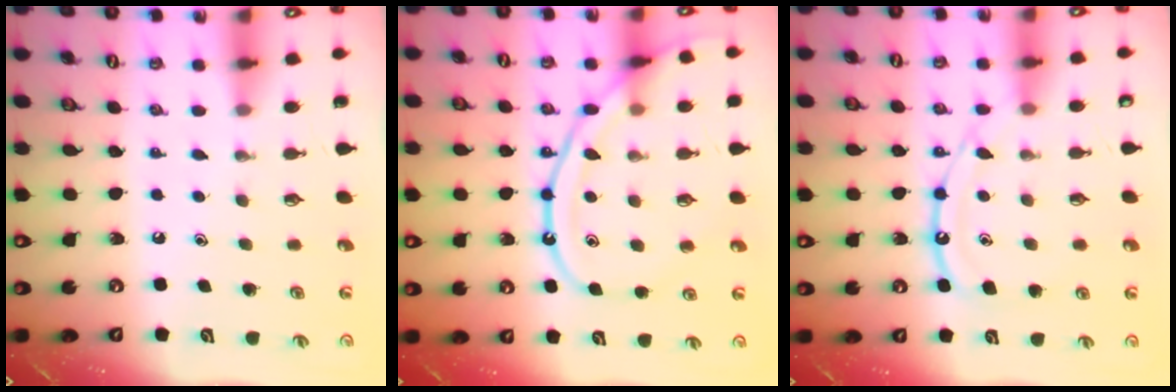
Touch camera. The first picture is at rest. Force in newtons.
{"total": 14.2, "press": 14.2, "slide": 1.3}
{"total": 13.4, "press": 13.4, "slide": 1.2}